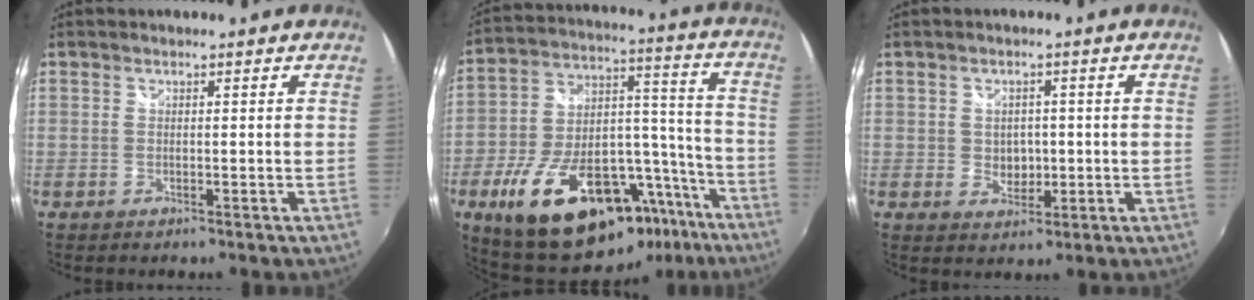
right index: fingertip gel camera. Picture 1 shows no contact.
{"total": 29.7, "force": [-18.2, 14.1, 18.8], "torque": [-0.312, 0.035, -0.250]}
{"total": 3.8, "force": [-0.2, 3.2, 2.1], "torque": [-0.032, 0.004, 0.001]}